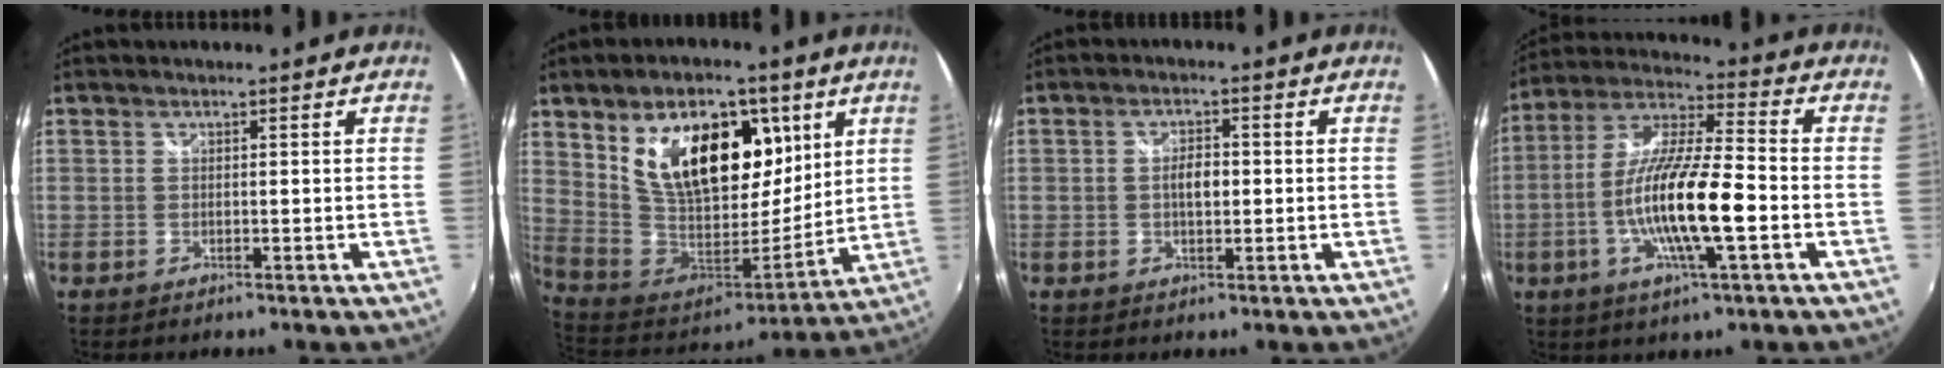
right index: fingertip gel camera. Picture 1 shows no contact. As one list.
[{"total": 23.6, "force": [8.8, 13.2, 17.5], "torque": [-0.320, 0.014, 0.167]}, {"total": 3.4, "force": [-0.2, 1.7, 2.9], "torque": [-0.050, 0.004, -0.005]}, {"total": 16.5, "force": [-4.3, 2.6, 15.7], "torque": [-0.302, -0.009, -0.083]}]